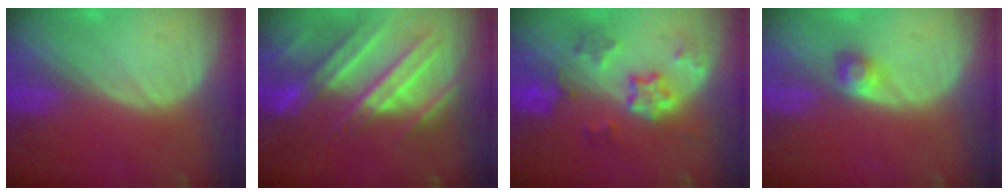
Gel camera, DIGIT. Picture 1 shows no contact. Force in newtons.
{"total": 10.8, "press": 9.7, "slide": 4.7}
{"total": 7.1, "press": 6.4, "slide": 3.2}
{"total": 2.5, "press": 2.4, "slide": 0.7}